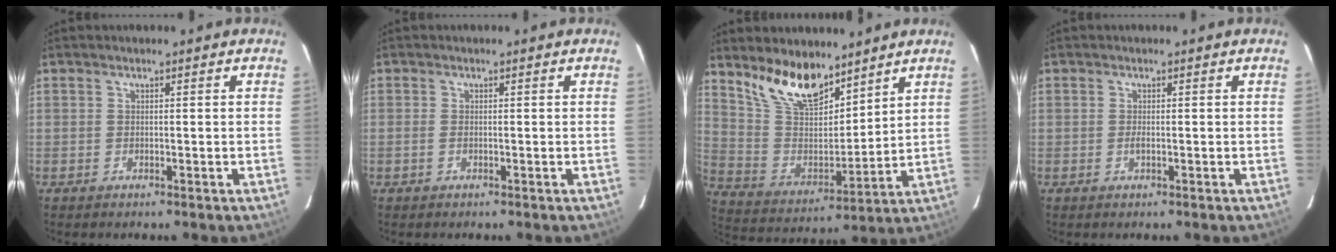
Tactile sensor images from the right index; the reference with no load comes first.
{"total": 1.1, "force": [-0.5, 0.6, 0.8], "torque": [-0.020, 0.000, -0.010]}
{"total": 14.6, "force": [10.8, 6.2, 7.7], "torque": [-0.158, 0.005, 0.215]}
{"total": 1.0, "force": [-0.3, 0.5, 0.9], "torque": [-0.018, 0.000, -0.006]}